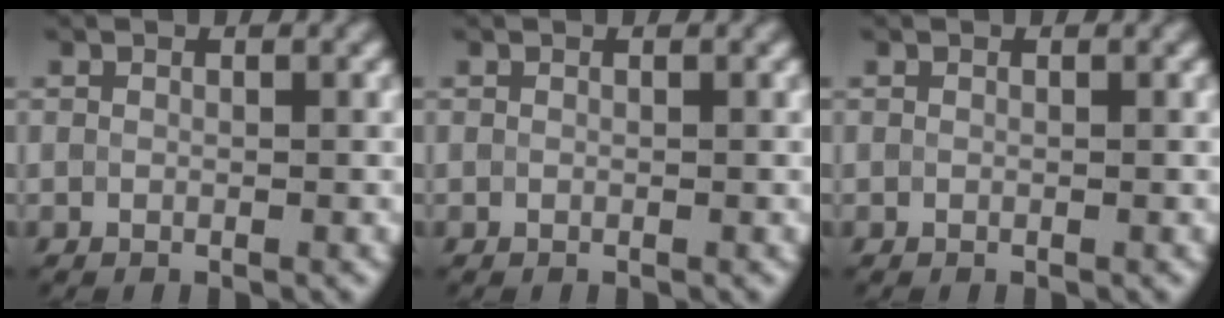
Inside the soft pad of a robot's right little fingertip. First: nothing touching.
{"total": 0.0}
{"total": 0.0}